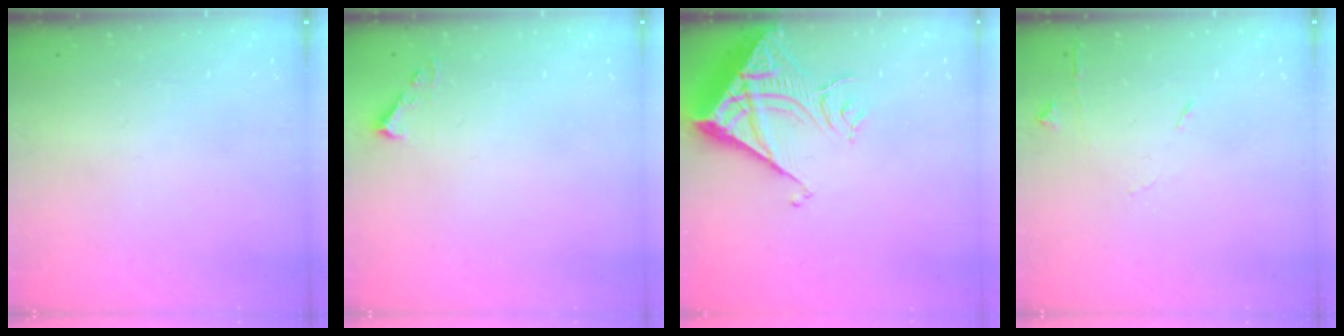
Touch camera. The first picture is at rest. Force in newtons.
{"total": 3.7, "press": 3.7, "slide": 0.5}
{"total": 11.6, "press": 11.5, "slide": 1.4}
{"total": 6.2, "press": 6.1, "slide": 0.8}